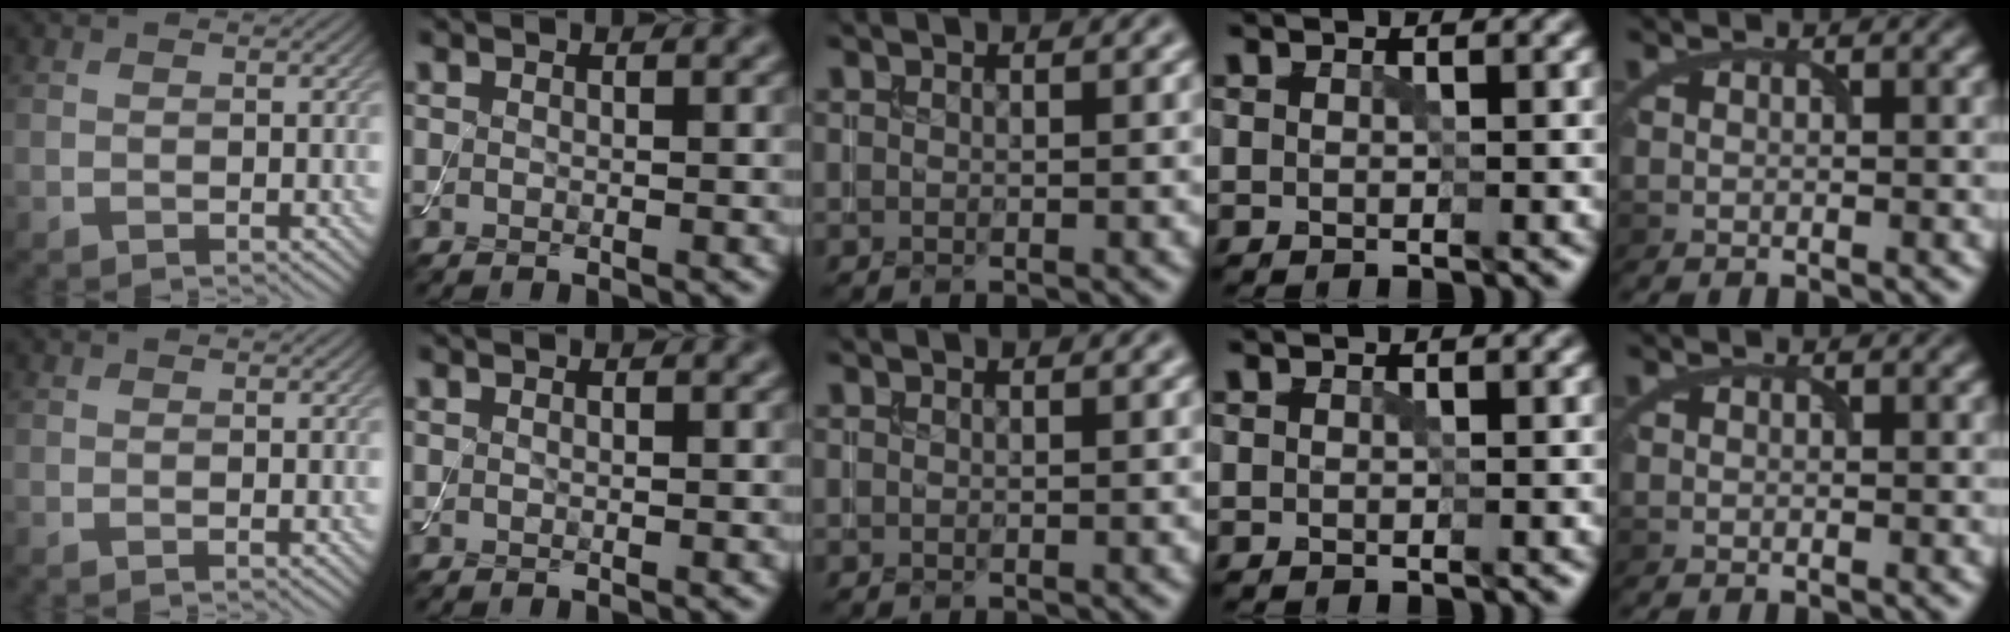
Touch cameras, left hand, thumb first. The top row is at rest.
{}